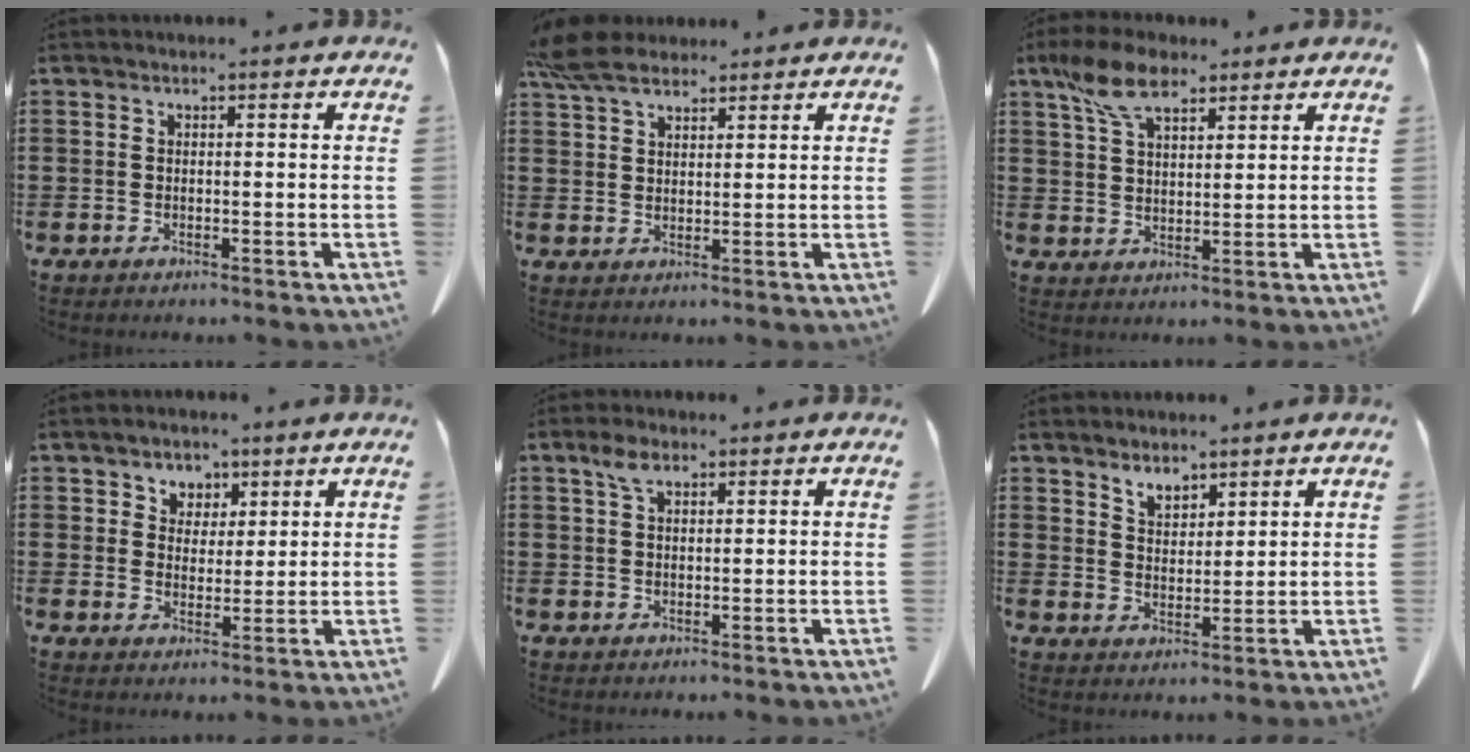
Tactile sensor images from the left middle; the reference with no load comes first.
{"total": 6.2, "force": [5.0, 2.5, 2.8], "torque": [-0.070, 0.000, 0.097]}
{"total": 8.0, "force": [5.2, 3.7, 4.8], "torque": [-0.119, 0.000, 0.096]}
{"total": 4.3, "force": [3.2, 2.8, 0.0], "torque": [-0.010, 0.000, 0.057]}
{"total": 2.8, "force": [1.7, 1.4, 1.8], "torque": [-0.043, 0.007, 0.030]}
{"total": 3.5, "force": [3.0, 1.6, 0.5], "torque": [-0.011, -0.004, 0.056]}